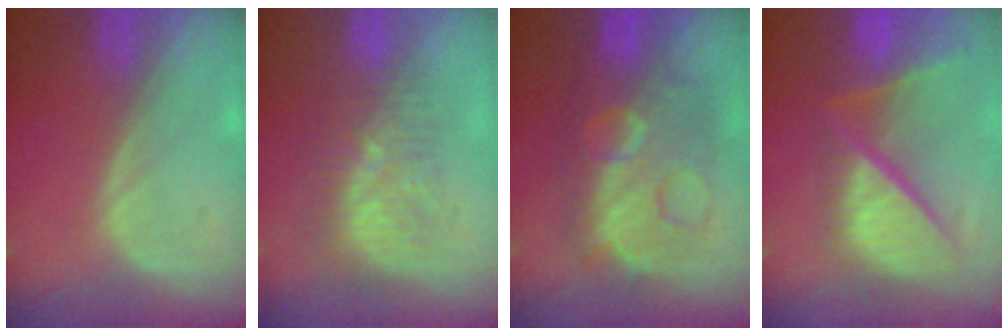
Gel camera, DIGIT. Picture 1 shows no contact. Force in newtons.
{"total": 8.4, "press": 7.2, "slide": 4.2}
{"total": 10.8, "press": 10.8, "slide": 1.0}
{"total": 12.0, "press": 9.8, "slide": 6.8}